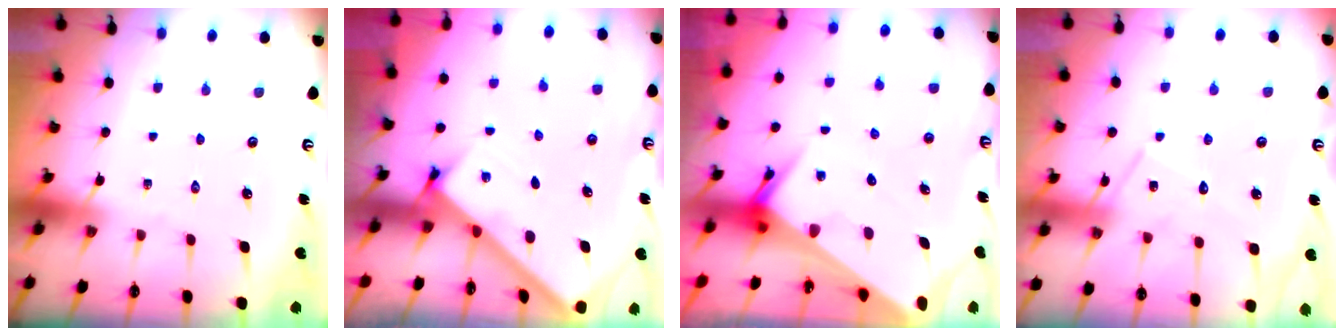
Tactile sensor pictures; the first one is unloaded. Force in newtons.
{"total": 2.5, "press": 2.5, "slide": 0.3}
{"total": 6.3, "press": 6.2, "slide": 0.4}
{"total": 11.0, "press": 11.0, "slide": 0.7}